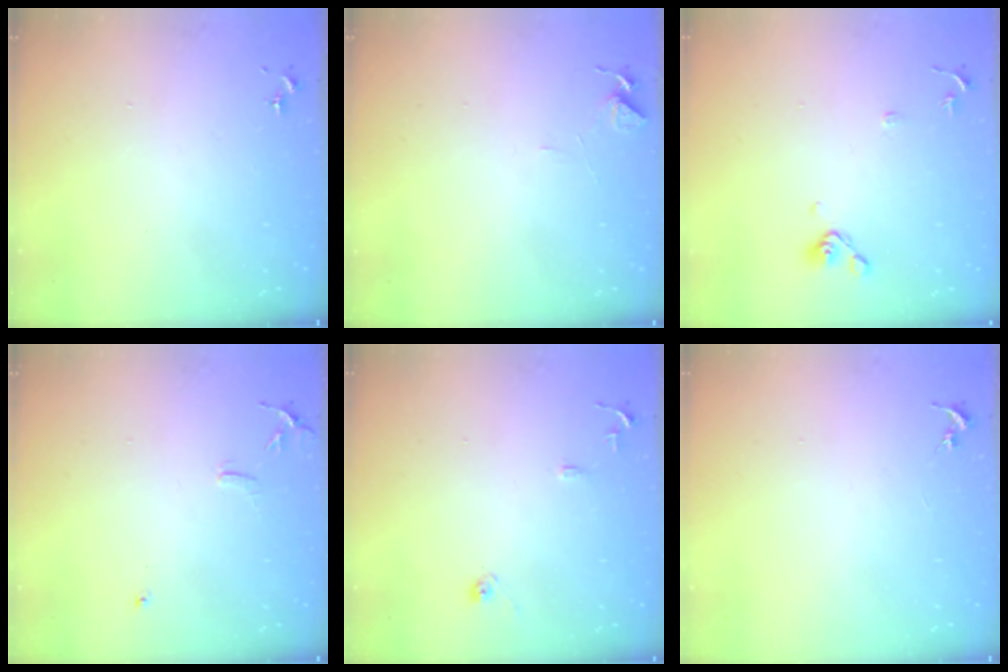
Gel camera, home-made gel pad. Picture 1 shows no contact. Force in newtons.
{"total": 6.0, "press": 5.9, "slide": 0.6}
{"total": 8.9, "press": 8.7, "slide": 1.9}
{"total": 6.2, "press": 6.1, "slide": 0.7}
{"total": 9.1, "press": 9.1, "slide": 0.8}
{"total": 0.0}